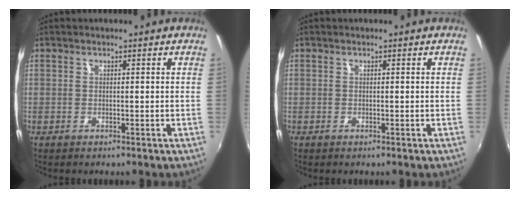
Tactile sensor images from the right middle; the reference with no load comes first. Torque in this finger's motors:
{"motor_torque": [0.35, -0.33, 0.06, 0.01]}